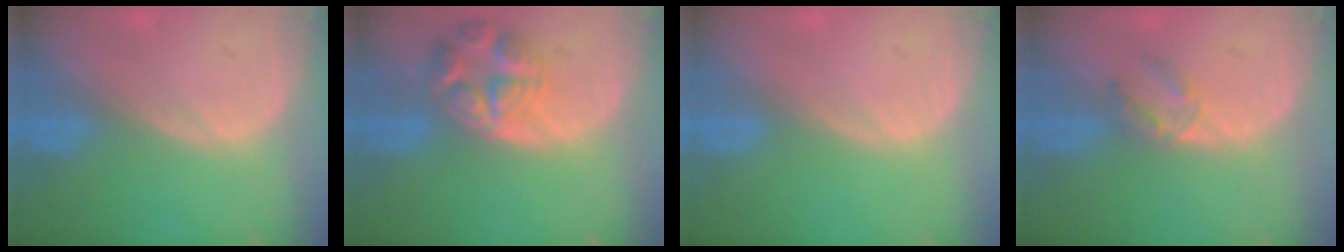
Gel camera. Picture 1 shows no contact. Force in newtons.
{"total": 7.8, "press": 7.0, "slide": 3.5}
{"total": 0.0}
{"total": 2.9, "press": 2.7, "slide": 1.0}